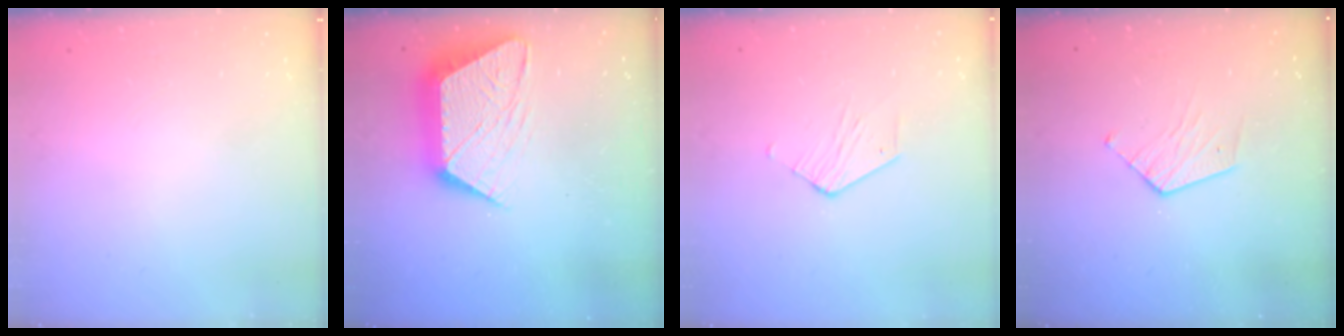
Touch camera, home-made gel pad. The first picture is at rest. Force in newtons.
{"total": 14.6, "press": 14.6, "slide": 1.0}
{"total": 2.6, "press": 2.6, "slide": 0.2}
{"total": 6.1, "press": 6.1, "slide": 0.3}